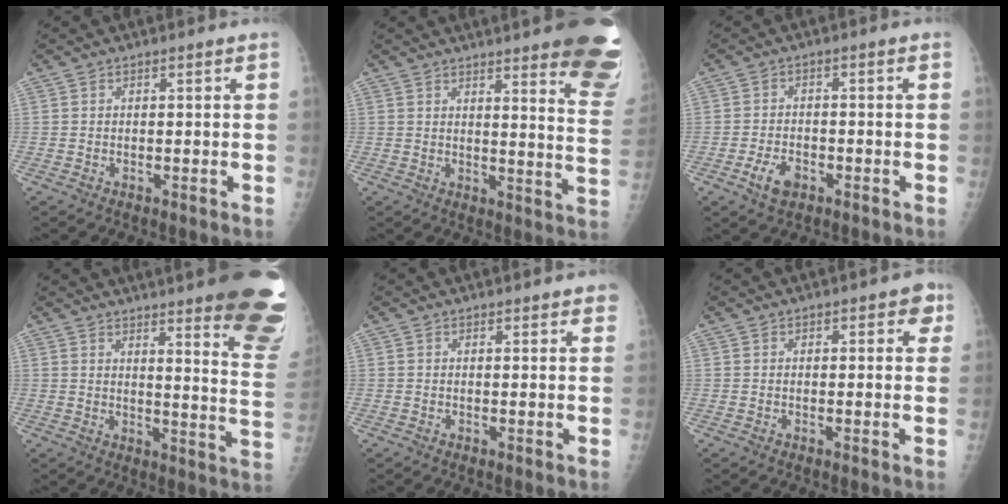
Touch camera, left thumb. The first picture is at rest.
{"total": 20.4, "force": [15.3, 3.0, 13.2], "torque": [-0.136, -0.101, 0.167]}
{"total": 4.7, "force": [-2.4, 2.9, 2.8], "torque": [-0.048, 0.012, -0.042]}
{"total": 22.6, "force": [16.5, 2.9, 15.2], "torque": [-0.155, -0.116, 0.192]}
{"total": 2.8, "force": [2.3, 0.9, 1.3], "torque": [0.003, 0.000, 0.021]}
{"total": 3.3, "force": [1.6, 1.8, 2.3], "torque": [-0.003, -0.001, 0.012]}